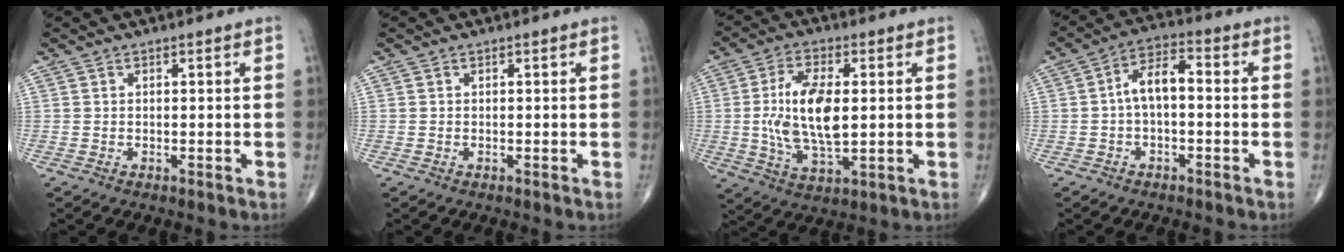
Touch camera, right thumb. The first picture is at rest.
{"total": 0.0}
{"total": 12.8, "force": [0.6, 5.8, 11.4], "torque": [-0.218, -0.007, 0.013]}
{"total": 6.8, "force": [-0.3, 3.4, 5.9], "torque": [-0.100, 0.033, -0.016]}